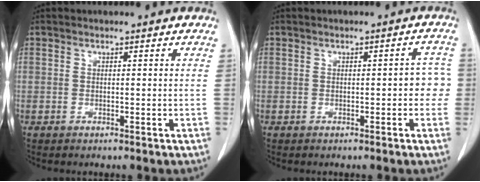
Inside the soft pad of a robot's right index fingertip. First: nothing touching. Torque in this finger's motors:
{"motor_torque": [0.45, -0.32, 0.20, 0.03]}